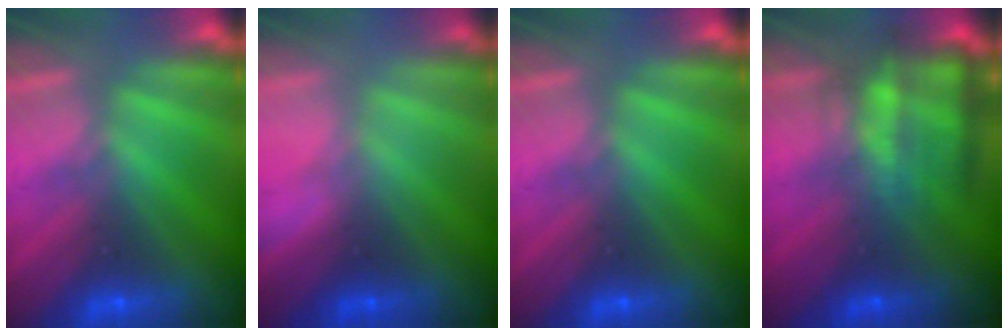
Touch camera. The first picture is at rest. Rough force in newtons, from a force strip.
{"total": 2.7}
{"total": 0.0}
{"total": 7.2}